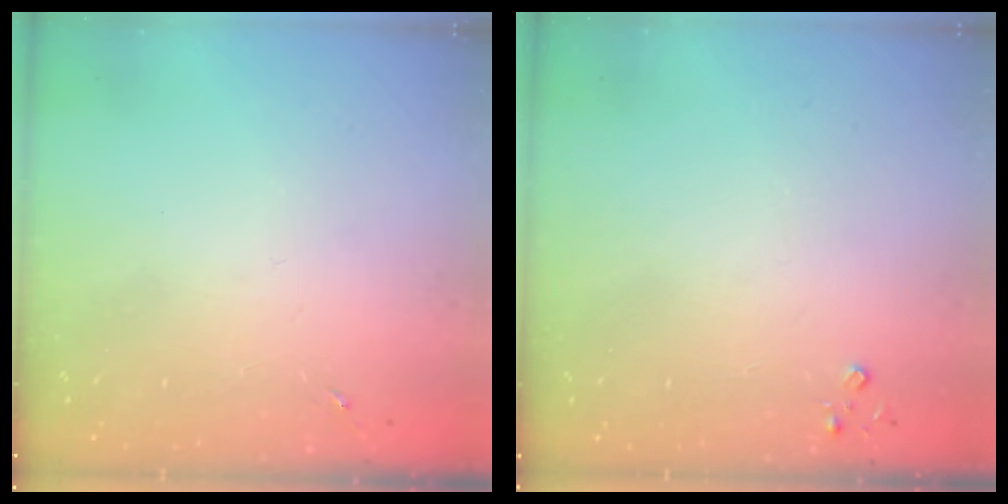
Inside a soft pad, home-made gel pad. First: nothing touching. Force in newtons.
{"total": 2.6, "press": 2.6, "slide": 0.3}